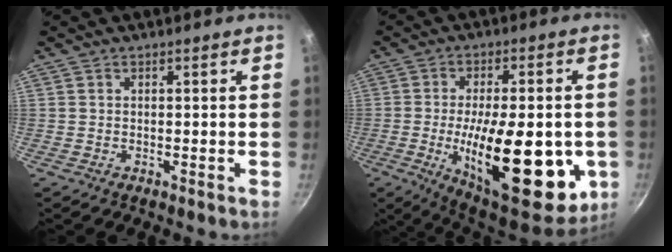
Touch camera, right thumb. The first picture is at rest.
{"total": 26.1, "force": [-5.3, 10.8, 23.2], "torque": [-0.316, -0.001, -0.065]}